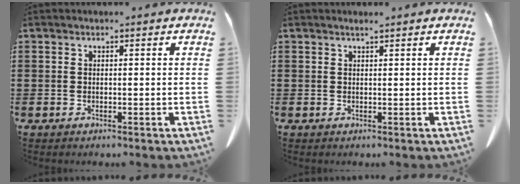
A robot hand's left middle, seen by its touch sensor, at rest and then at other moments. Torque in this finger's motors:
{"motor_torque": [2.14, 0.00, 0.05, 0.03]}